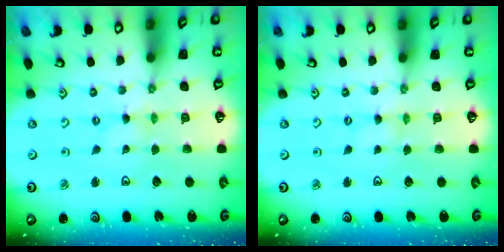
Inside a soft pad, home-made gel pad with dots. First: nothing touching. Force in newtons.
{"total": 0.5, "press": 0.5, "slide": 0.1}